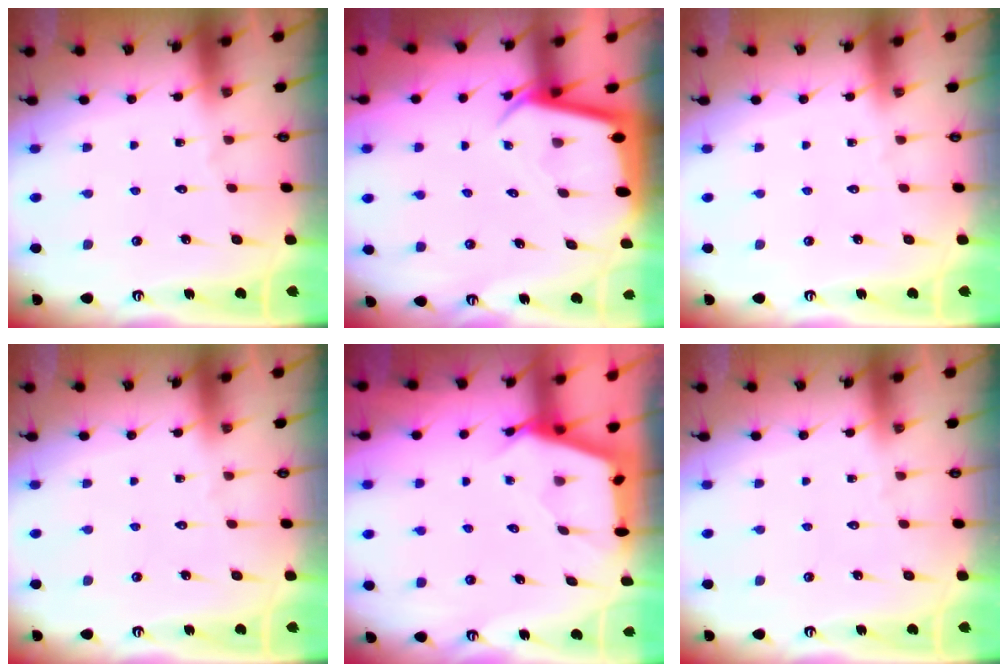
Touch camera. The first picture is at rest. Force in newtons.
{"total": 3.5, "press": 3.5, "slide": 0.2}
{"total": 0.0}
{"total": 0.0}
{"total": 2.7, "press": 2.7, "slide": 0.3}
{"total": 0.0}